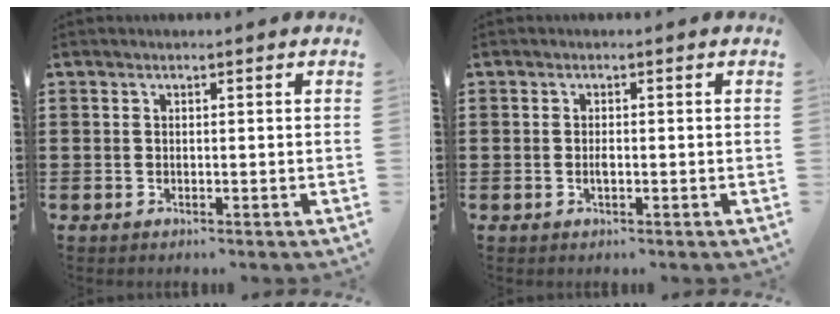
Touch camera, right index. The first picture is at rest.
{"total": 1.2, "force": [-0.3, 0.4, 1.1], "torque": [-0.021, -0.001, -0.005]}